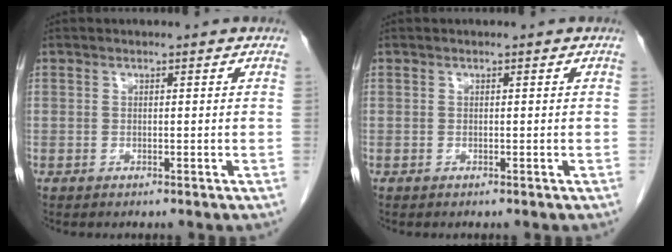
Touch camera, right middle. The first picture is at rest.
{"total": 0.0}